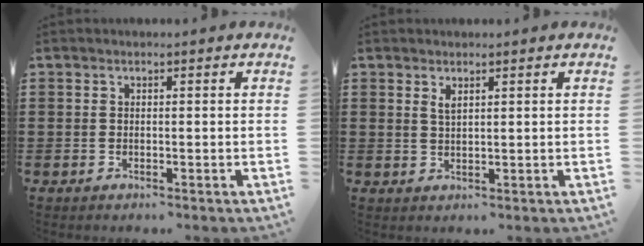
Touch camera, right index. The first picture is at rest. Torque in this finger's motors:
{"motor_torque": [0.11, -0.09, 0.03, 0.05]}